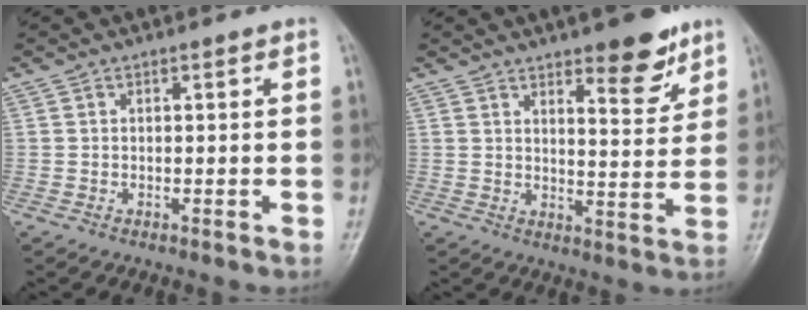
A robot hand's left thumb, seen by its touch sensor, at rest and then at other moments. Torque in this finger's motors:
{"motor_torque": [0.23, 0.01, 0.01, 0.03, 0.06]}